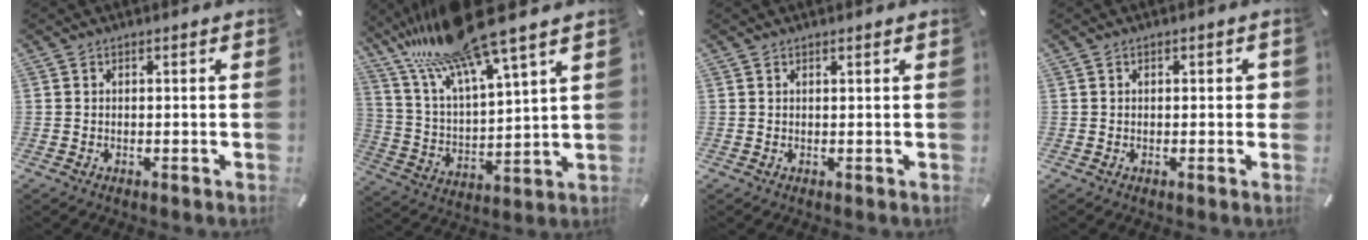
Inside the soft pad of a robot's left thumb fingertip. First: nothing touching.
{"total": 18.1, "force": [14.9, 2.8, 9.9], "torque": [-0.218, -0.099, 0.258]}
{"total": 0.5, "force": [0.4, 0.1, 0.3], "torque": [-0.005, -0.001, 0.007]}
{"total": 1.4, "force": [0.0, 0.8, 1.1], "torque": [-0.014, 0.001, -0.003]}